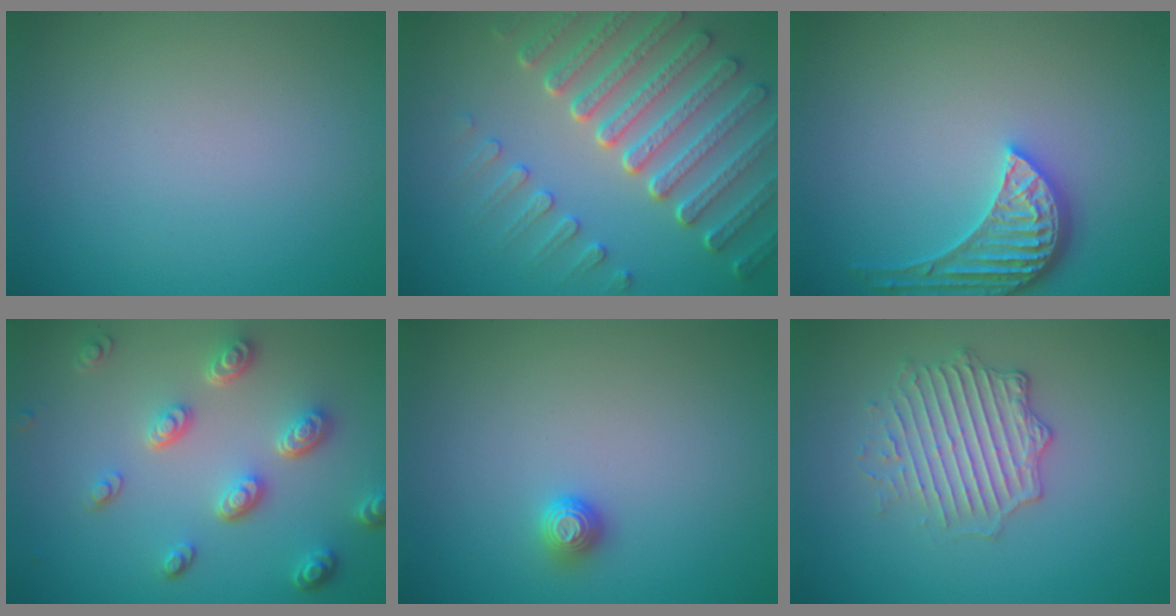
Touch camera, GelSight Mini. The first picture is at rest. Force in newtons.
{"total": 7.5, "press": 5.7, "slide": 4.8}
{"total": 4.0, "press": 3.6, "slide": 1.8}
{"total": 4.8, "press": 3.6, "slide": 3.2}
{"total": 1.1, "press": 1.1, "slide": 0.4}
{"total": 3.6, "press": 3.3, "slide": 1.6}